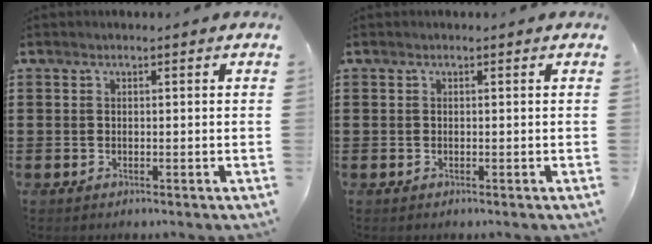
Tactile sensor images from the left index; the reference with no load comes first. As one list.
[{"total": 0.0}]